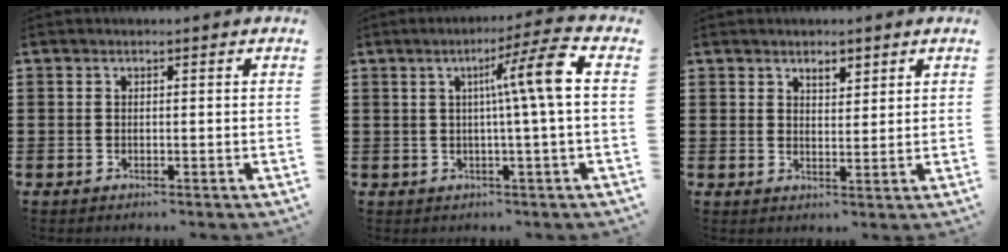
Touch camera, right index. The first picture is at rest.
{"total": 8.0, "force": [1.0, -0.9, 7.8], "torque": [-0.132, -0.008, 0.002]}
{"total": 2.2, "force": [1.7, 0.9, 1.0], "torque": [-0.015, -0.001, 0.030]}